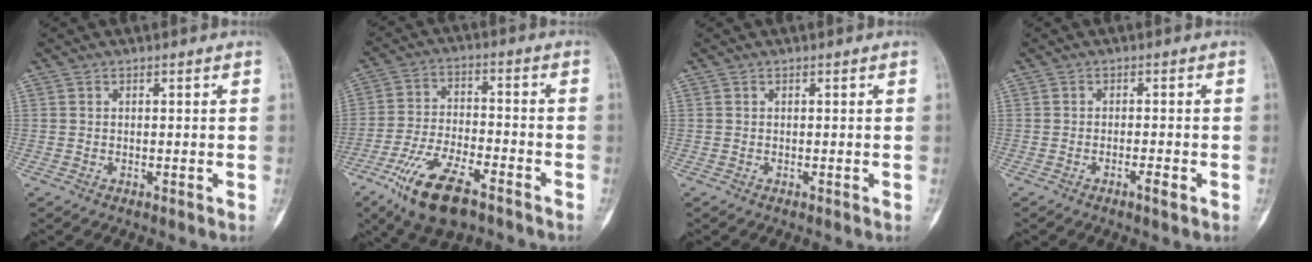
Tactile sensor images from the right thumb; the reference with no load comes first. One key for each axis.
{"total": 17.0, "fx": -10.5, "fy": 6.7, "fz": 11.6, "tx": -0.220, "ty": 0.044, "tz": -0.190}
{"total": 0.0}
{"total": 2.0, "fx": -1.1, "fy": 0.3, "fz": 1.7, "tx": -0.030, "ty": 0.002, "tz": -0.022}